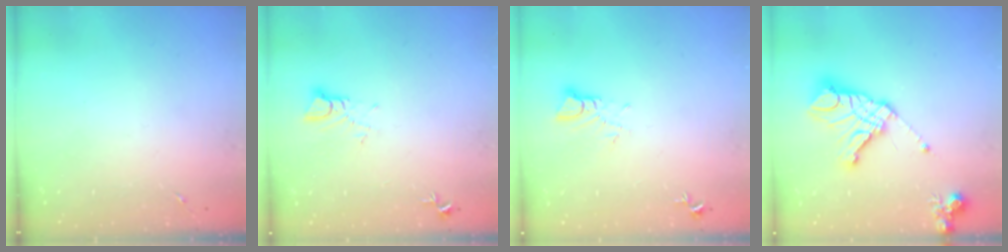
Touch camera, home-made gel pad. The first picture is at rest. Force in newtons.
{"total": 3.8, "press": 3.8, "slide": 0.3}
{"total": 3.5, "press": 3.5, "slide": 0.2}
{"total": 17.2, "press": 17.0, "slide": 2.4}